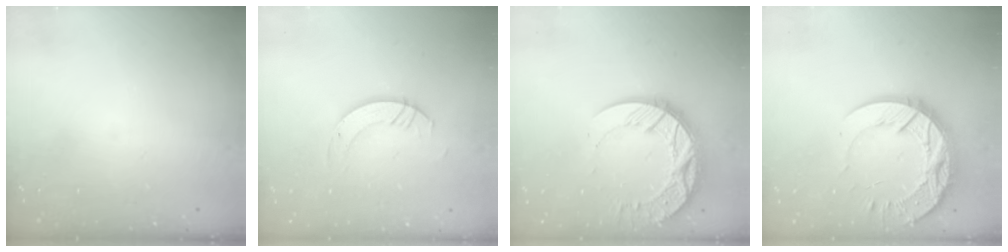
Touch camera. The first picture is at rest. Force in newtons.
{"total": 4.4, "press": 4.4, "slide": 0.0}
{"total": 14.6, "press": 14.5, "slide": 1.1}
{"total": 18.0, "press": 17.9, "slide": 1.6}